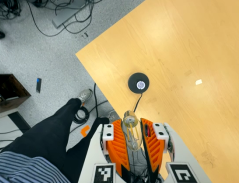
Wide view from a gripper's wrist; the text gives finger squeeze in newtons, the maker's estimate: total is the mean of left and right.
{"total": 21.0, "left": 25.0, "right": 17.1}